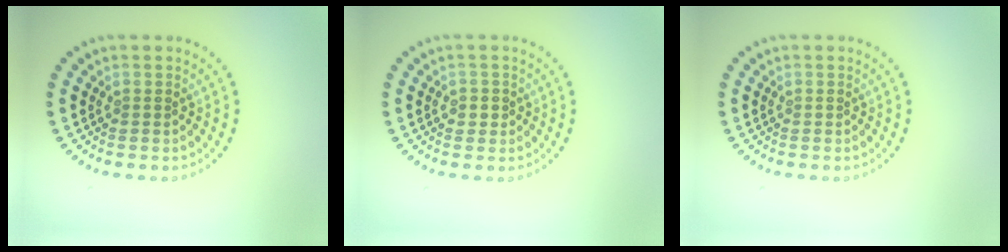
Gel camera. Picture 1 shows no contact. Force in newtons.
{"total": 1.1, "press": 1.1, "slide": 0.4}
{"total": 0.0}